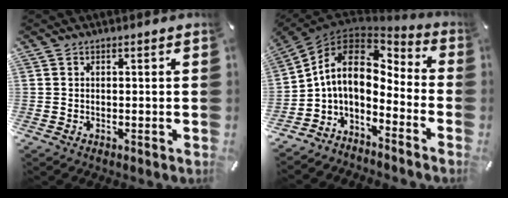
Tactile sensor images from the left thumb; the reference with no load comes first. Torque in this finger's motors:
{"motor_torque": [-0.06, 1.51, 1.41, 1.36, 0.44]}